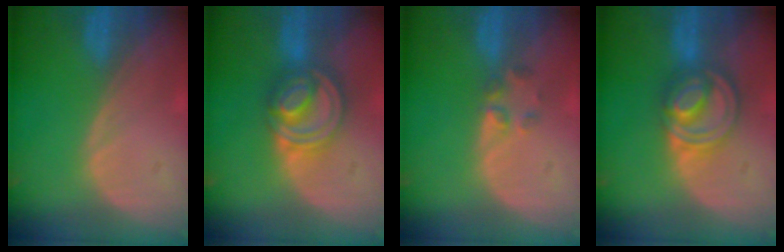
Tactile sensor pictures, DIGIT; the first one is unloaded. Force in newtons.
{"total": 8.2, "press": 6.9, "slide": 4.4}
{"total": 2.0, "press": 1.9, "slide": 0.8}
{"total": 7.7, "press": 6.7, "slide": 3.9}